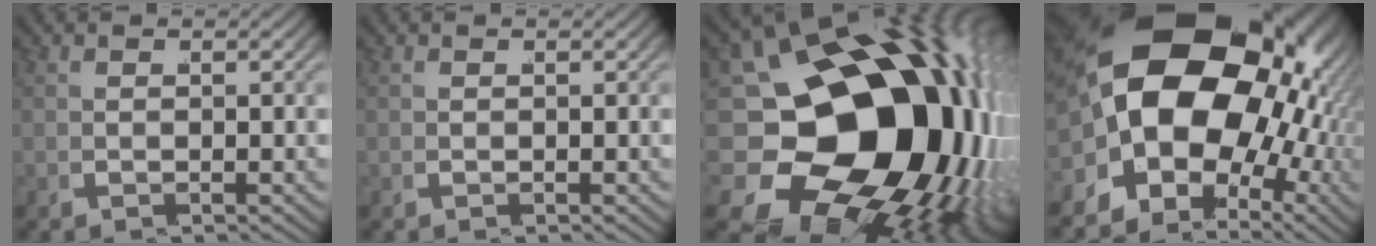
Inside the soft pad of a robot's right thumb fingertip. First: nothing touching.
{"total": 0.0}
{"total": 32.9, "force": [-1.4, 22.5, 24.0], "torque": [-0.399, -0.064, -0.002]}
{"total": 25.2, "force": [2.3, 17.4, 18.0], "torque": [-0.324, -0.029, 0.037]}